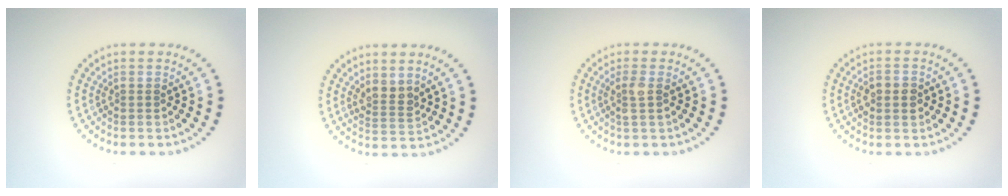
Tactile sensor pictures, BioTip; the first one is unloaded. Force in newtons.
{"total": 2.1, "press": 1.7, "slide": 1.2}
{"total": 1.6, "press": 1.4, "slide": 0.9}
{"total": 2.6, "press": 2.6, "slide": 0.0}